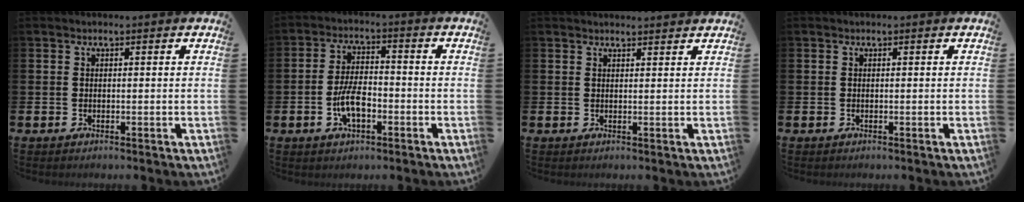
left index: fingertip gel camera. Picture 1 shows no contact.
{"total": 5.4, "force": [-1.8, 2.5, 4.4], "torque": [-0.085, 0.003, -0.038]}
{"total": 1.5, "force": [1.5, 0.0, 0.0], "torque": [0.008, -0.010, 0.025]}
{"total": 0.0}